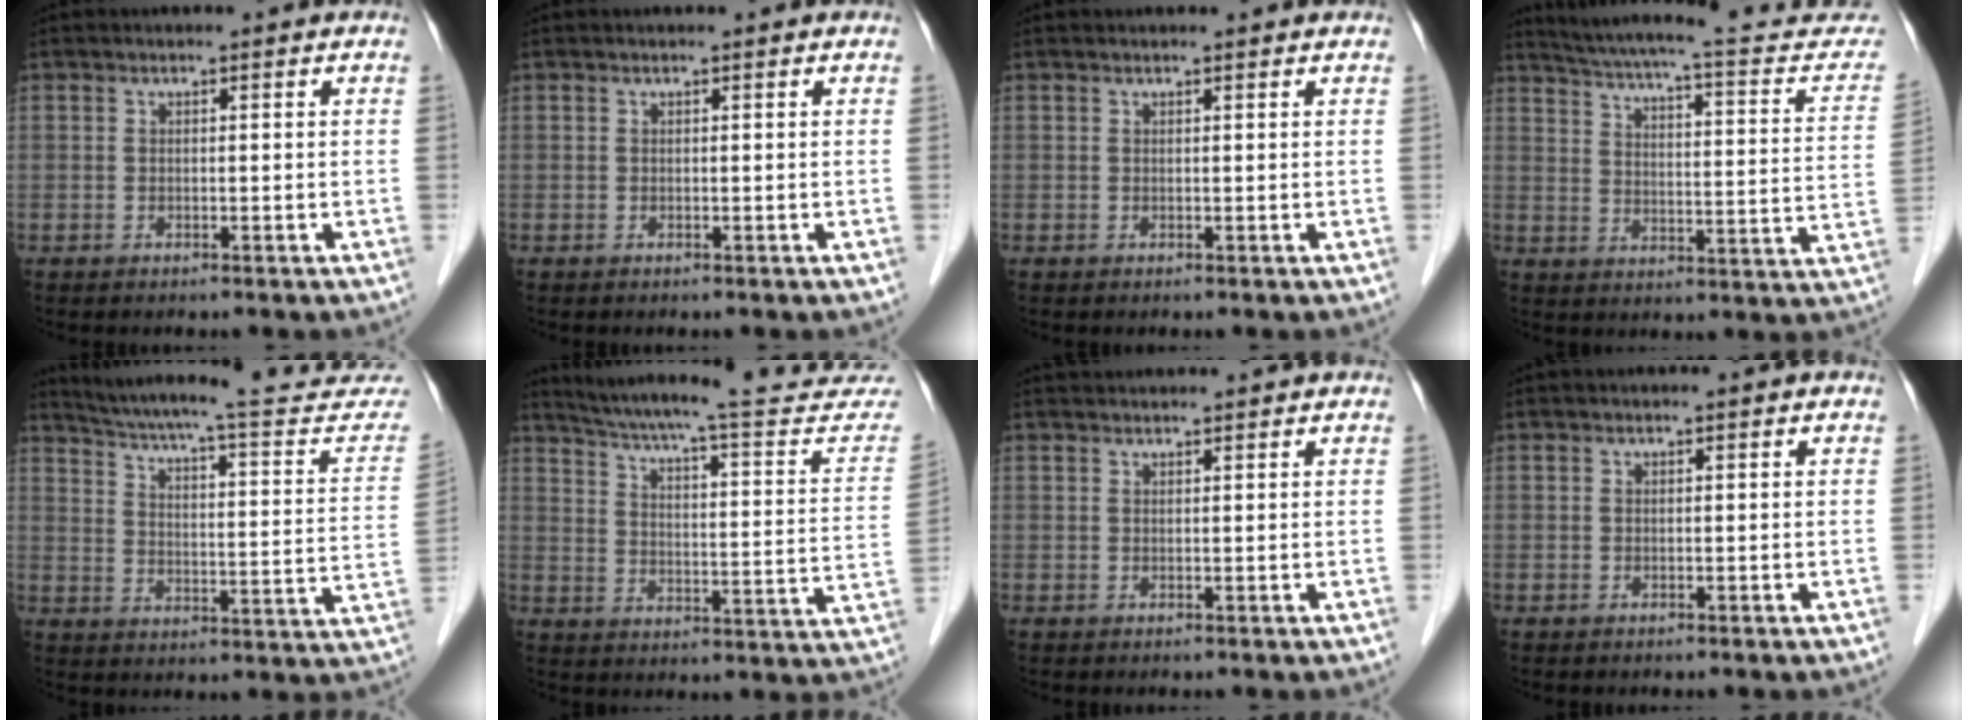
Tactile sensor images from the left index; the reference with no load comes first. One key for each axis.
{"total": 0.0}
{"total": 1.5, "fx": 1.5, "fy": 0.1, "fz": 0.3, "tx": -0.010, "ty": 0.011, "tz": 0.018}
{"total": 23.3, "fx": 21.2, "fy": 2.5, "fz": 9.3, "tx": -0.138, "ty": -0.045, "tz": 0.264}
{"total": 26.4, "fx": 24.4, "fy": 1.9, "fz": 10.0, "tx": -0.148, "ty": -0.072, "tz": 0.309}
{"total": 27.3, "fx": 25.2, "fy": 1.6, "fz": 10.5, "tx": -0.156, "ty": -0.077, "tz": 0.318}
{"total": 4.4, "fx": 4.3, "fy": 0.0, "fz": 1.0, "tx": -0.010, "ty": 0.035, "tz": 0.061}
{"total": 0.0}